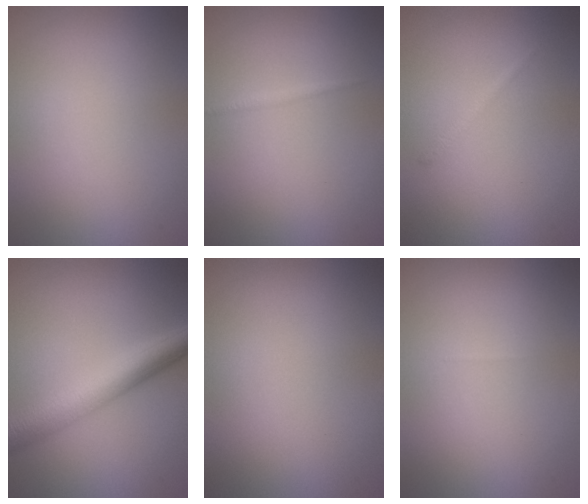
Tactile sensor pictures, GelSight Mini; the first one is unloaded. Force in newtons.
{"total": 0.6, "press": 0.6, "slide": 0.0}
{"total": 0.7, "press": 0.7, "slide": 0.0}
{"total": 6.3, "press": 6.3, "slide": 0.2}
{"total": 0.0}
{"total": 0.0}